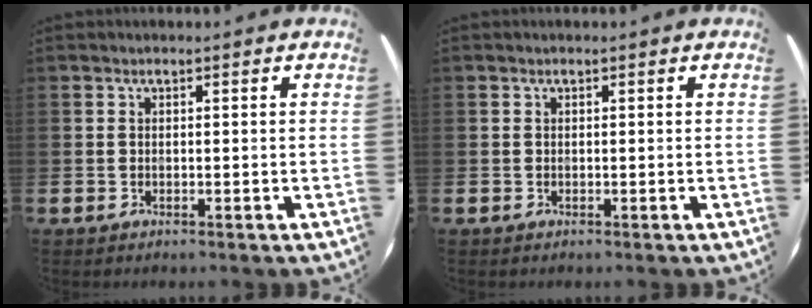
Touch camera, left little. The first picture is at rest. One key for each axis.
{"total": 0.0}